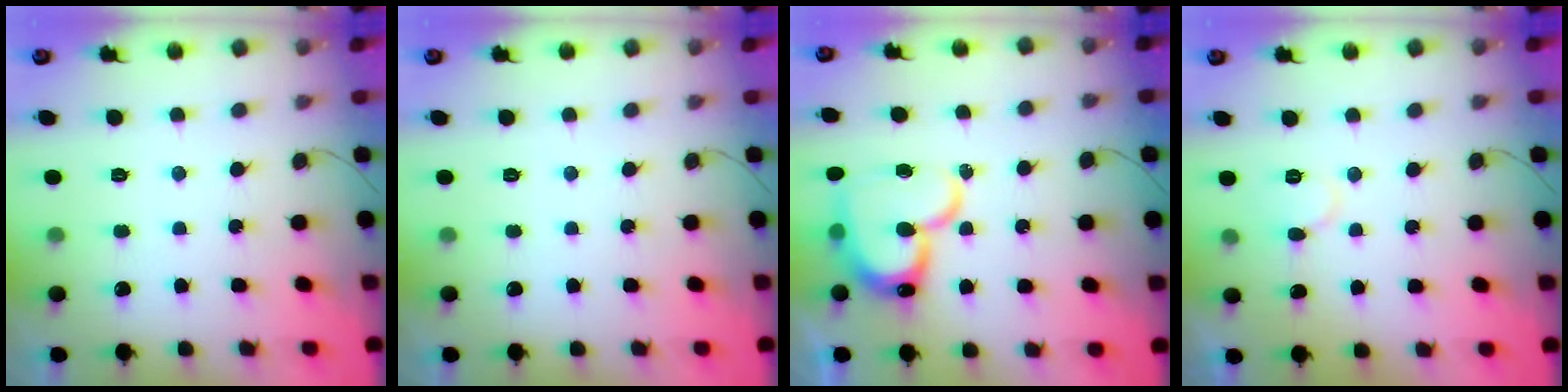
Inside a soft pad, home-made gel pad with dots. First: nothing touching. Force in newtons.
{"total": 0.0}
{"total": 17.6, "press": 17.5, "slide": 1.0}
{"total": 4.9, "press": 4.9, "slide": 0.4}